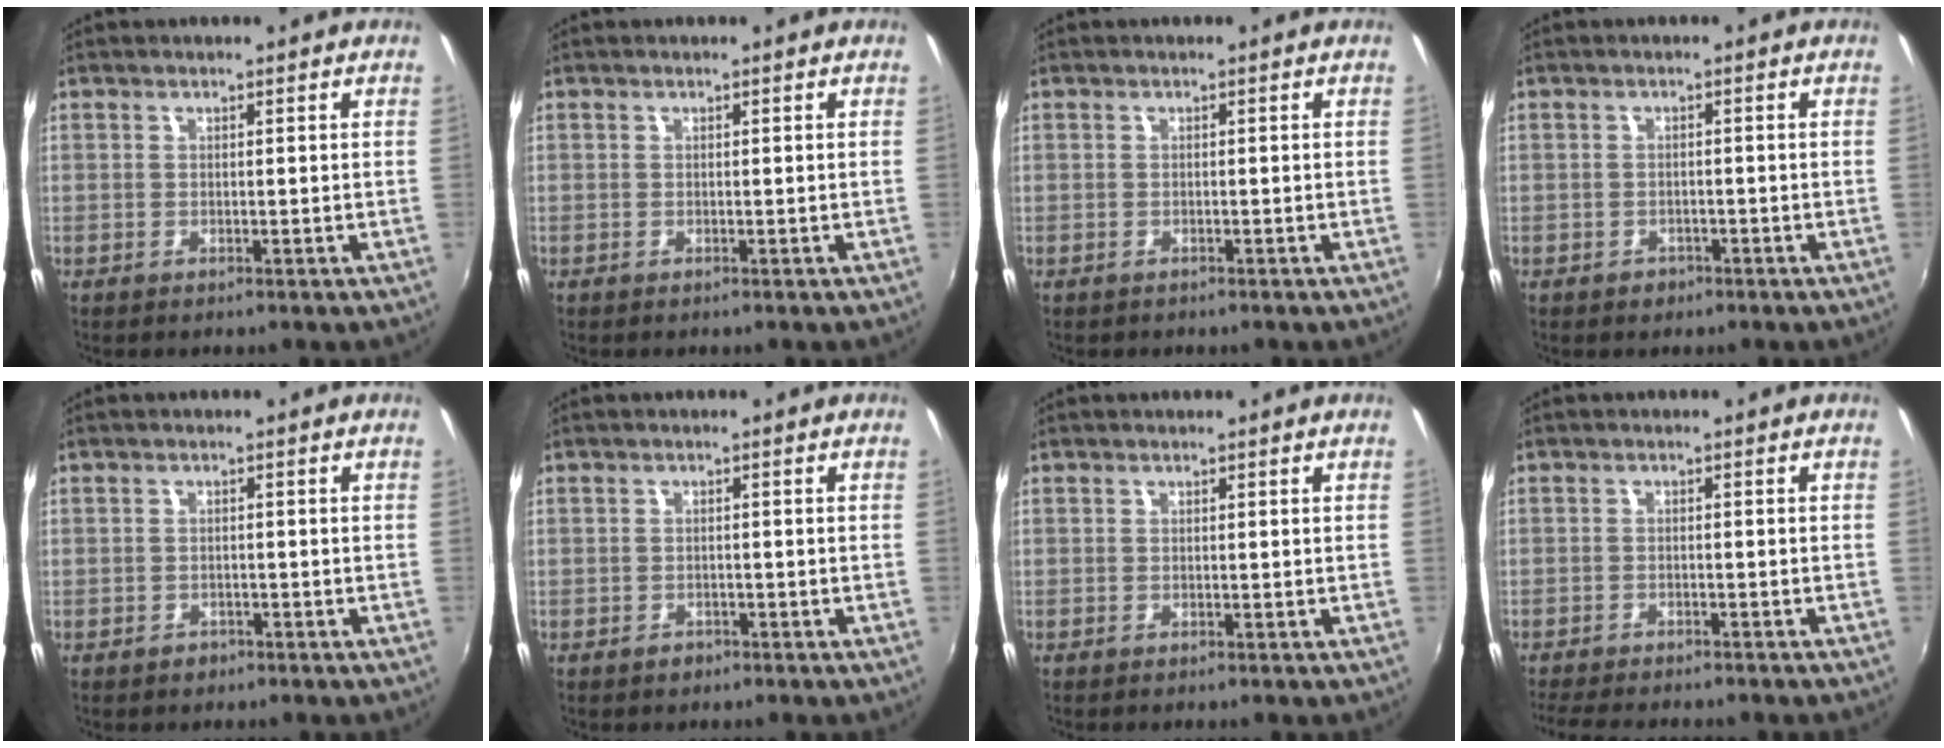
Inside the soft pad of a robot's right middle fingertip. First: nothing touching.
{"total": 0.0}
{"total": 0.8, "force": [-0.6, 0.5, 0.0], "torque": [-0.005, -0.002, -0.010]}
{"total": 2.1, "force": [-1.2, 1.7, 0.4], "torque": [-0.011, -0.002, -0.017]}
{"total": 1.8, "force": [-1.2, 1.4, 0.3], "torque": [-0.007, -0.001, -0.016]}
{"total": 1.7, "force": [-1.1, 1.3, 0.3], "torque": [-0.007, -0.001, -0.016]}
{"total": 0.0}
{"total": 9.3, "force": [-8.2, 2.0, 4.0], "torque": [-0.096, -0.025, -0.127]}